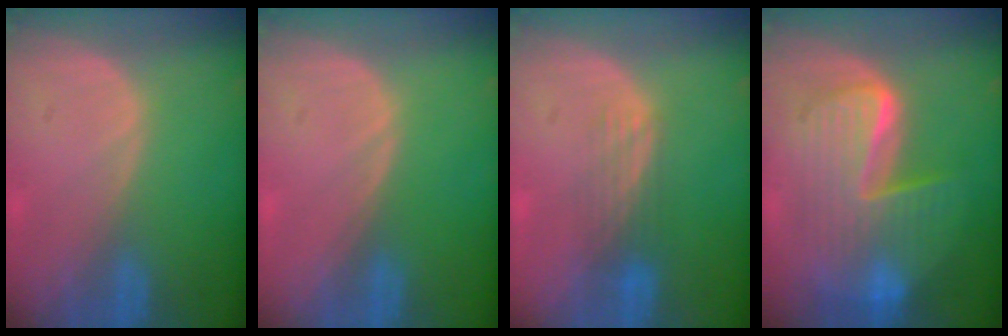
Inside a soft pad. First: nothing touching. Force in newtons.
{"total": 0.0}
{"total": 3.9, "press": 3.2, "slide": 2.3}
{"total": 10.4, "press": 10.4, "slide": 1.0}